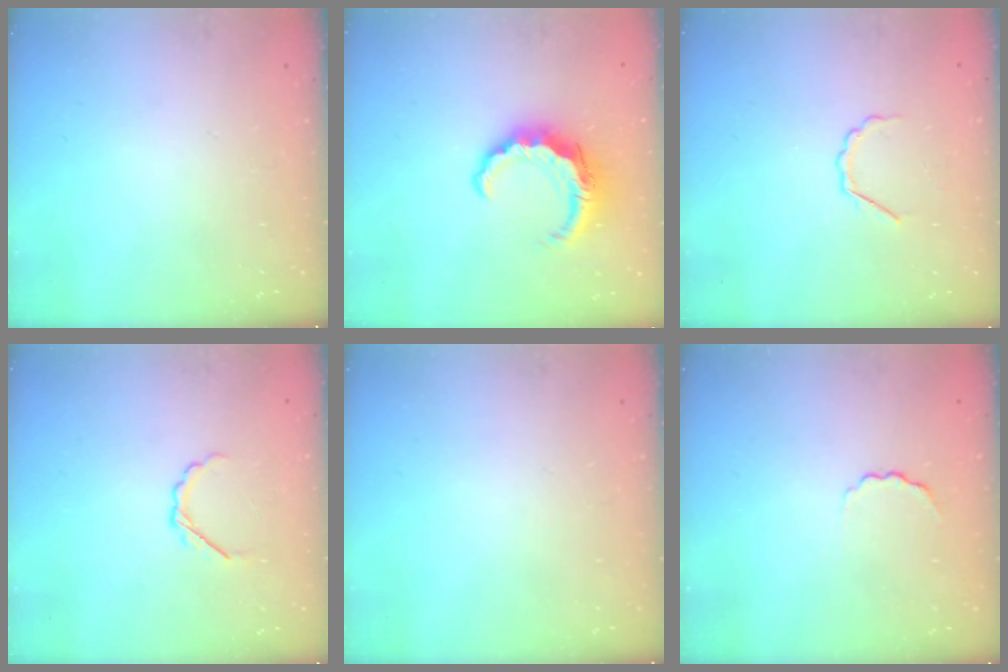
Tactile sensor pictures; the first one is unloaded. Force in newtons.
{"total": 8.5, "press": 8.5, "slide": 0.9}
{"total": 3.6, "press": 3.5, "slide": 0.8}
{"total": 2.9, "press": 2.7, "slide": 0.9}
{"total": 0.0}
{"total": 2.5, "press": 2.4, "slide": 0.6}